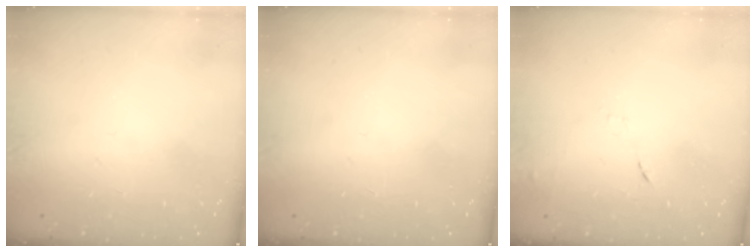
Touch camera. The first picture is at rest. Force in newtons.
{"total": 0.0}
{"total": 7.3, "press": 7.2, "slide": 0.7}